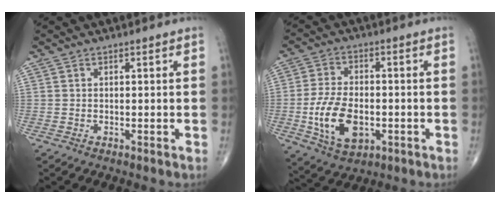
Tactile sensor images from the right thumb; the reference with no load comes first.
{"total": 12.3, "force": [-2.8, 7.3, 9.5], "torque": [-0.170, 0.003, -0.042]}